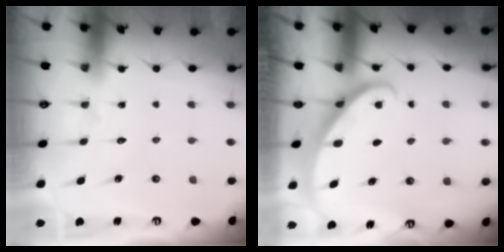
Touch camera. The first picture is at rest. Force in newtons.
{"total": 2.3, "press": 2.3, "slide": 0.1}